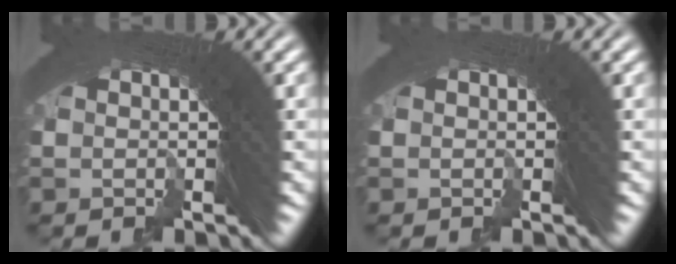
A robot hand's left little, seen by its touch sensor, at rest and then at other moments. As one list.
[{"total": 0.0}]